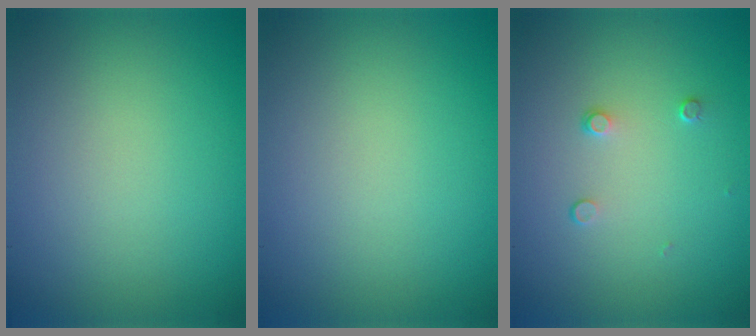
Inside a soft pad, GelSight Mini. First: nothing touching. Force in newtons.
{"total": 0.0}
{"total": 0.9, "press": 0.6, "slide": 0.6}